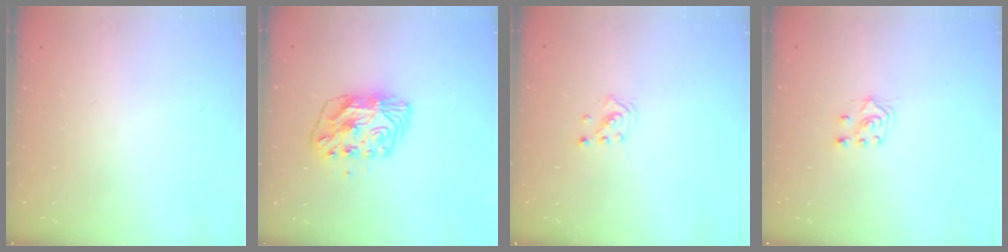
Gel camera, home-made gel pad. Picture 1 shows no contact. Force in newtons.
{"total": 8.9, "press": 8.8, "slide": 0.9}
{"total": 1.3, "press": 1.3, "slide": 0.1}
{"total": 6.1, "press": 6.1, "slide": 0.8}